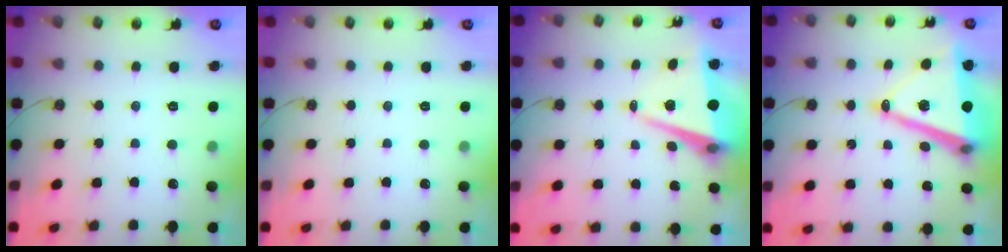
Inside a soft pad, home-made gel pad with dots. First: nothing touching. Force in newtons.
{"total": 0.0}
{"total": 8.9, "press": 8.3, "slide": 3.3}
{"total": 18.3, "press": 17.9, "slide": 3.9}